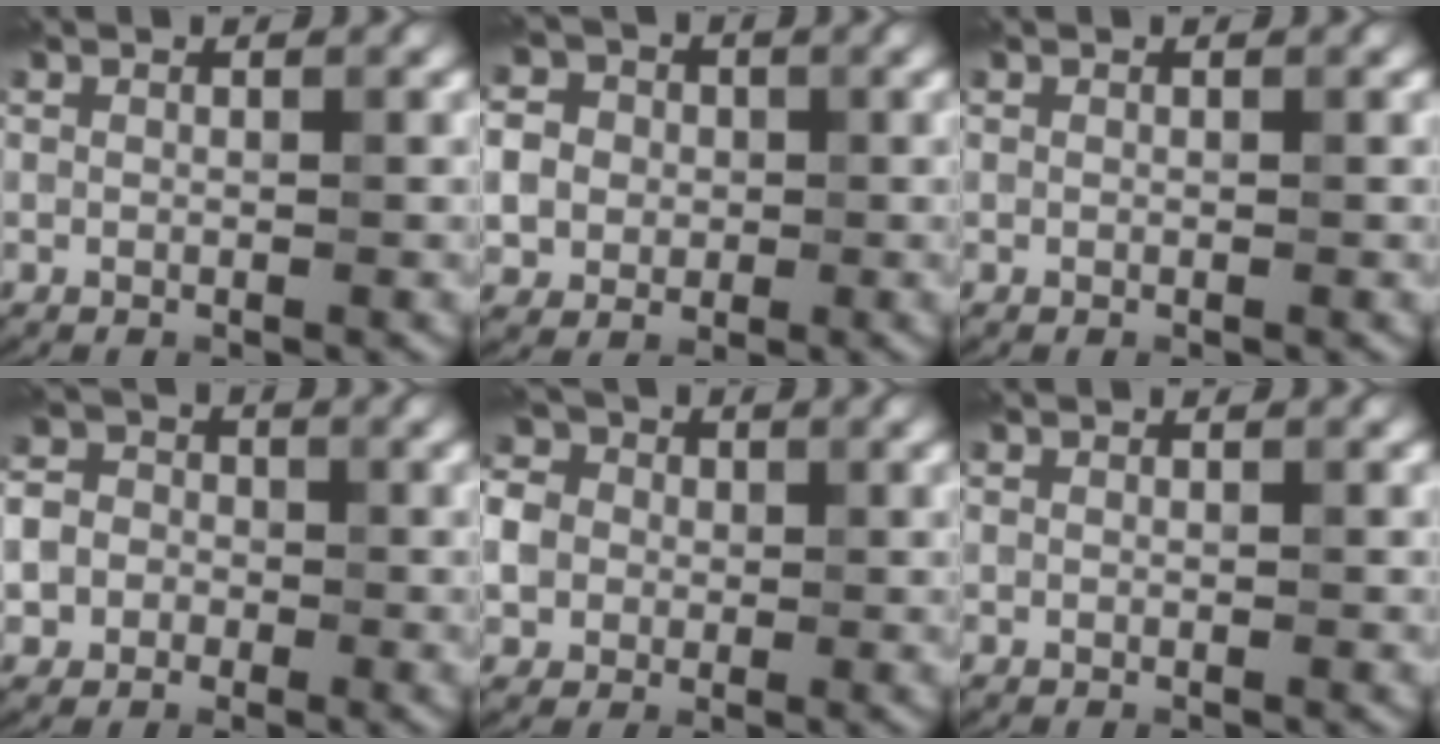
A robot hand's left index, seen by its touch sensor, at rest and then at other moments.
{"total": 8.0, "force": [0.3, 7.4, 3.1], "torque": [-0.075, 0.029, -0.016]}
{"total": 0.0}
{"total": 7.9, "force": [-2.4, 7.1, 2.4], "torque": [-0.051, -0.009, -0.078]}
{"total": 6.5, "force": [0.3, 5.6, 3.3], "torque": [-0.069, 0.026, -0.017]}
{"total": 0.0}